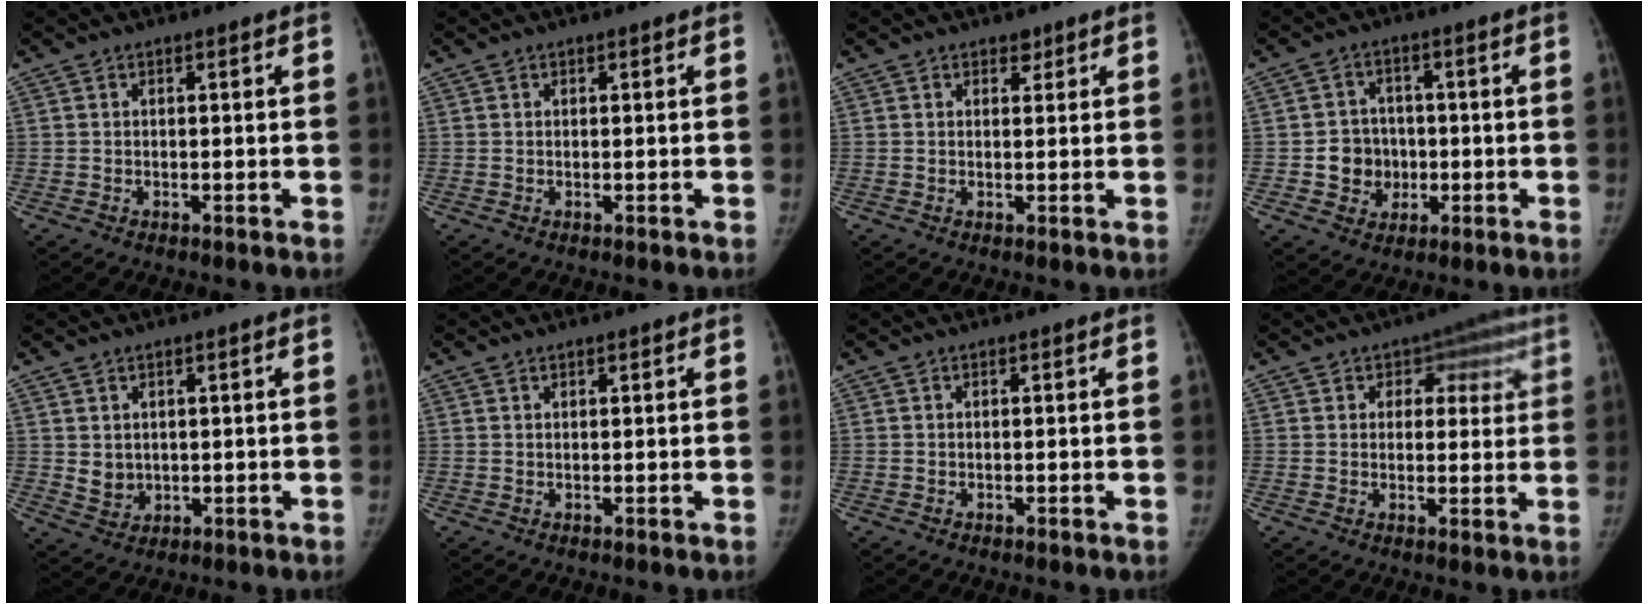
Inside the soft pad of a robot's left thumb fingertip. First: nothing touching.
{"total": 0.0}
{"total": 1.5, "force": [1.1, 1.0, 0.3], "torque": [0.009, -0.006, 0.012]}
{"total": 7.2, "force": [-0.9, 6.6, 2.6], "torque": [-0.010, 0.012, -0.013]}
{"total": 3.5, "force": [1.0, 2.9, 1.6], "torque": [-0.018, -0.013, 0.029]}
{"total": 0.7, "force": [0.6, 0.3, 0.2], "torque": [-0.003, -0.003, 0.010]}
{"total": 0.0}
{"total": 7.2, "force": [3.1, 4.6, 4.6], "torque": [-0.014, -0.008, 0.035]}